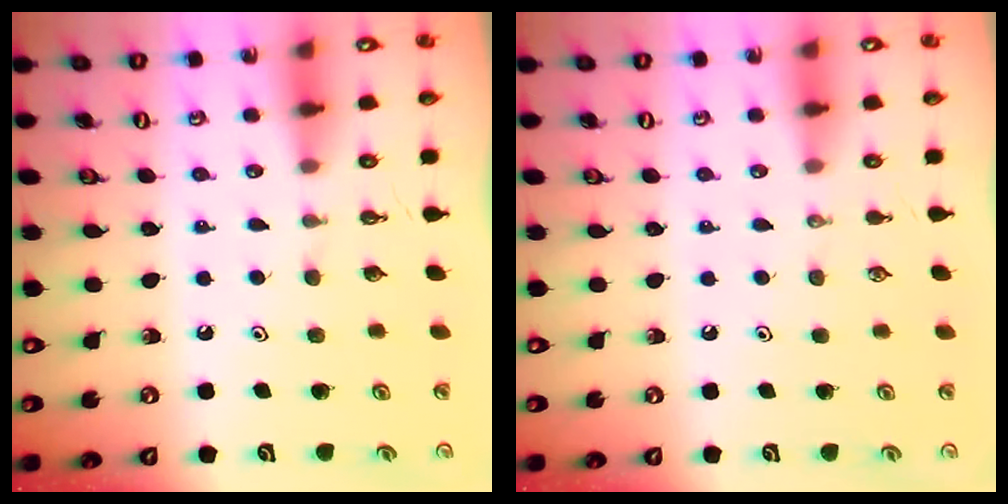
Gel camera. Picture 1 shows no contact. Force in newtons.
{"total": 0.0}